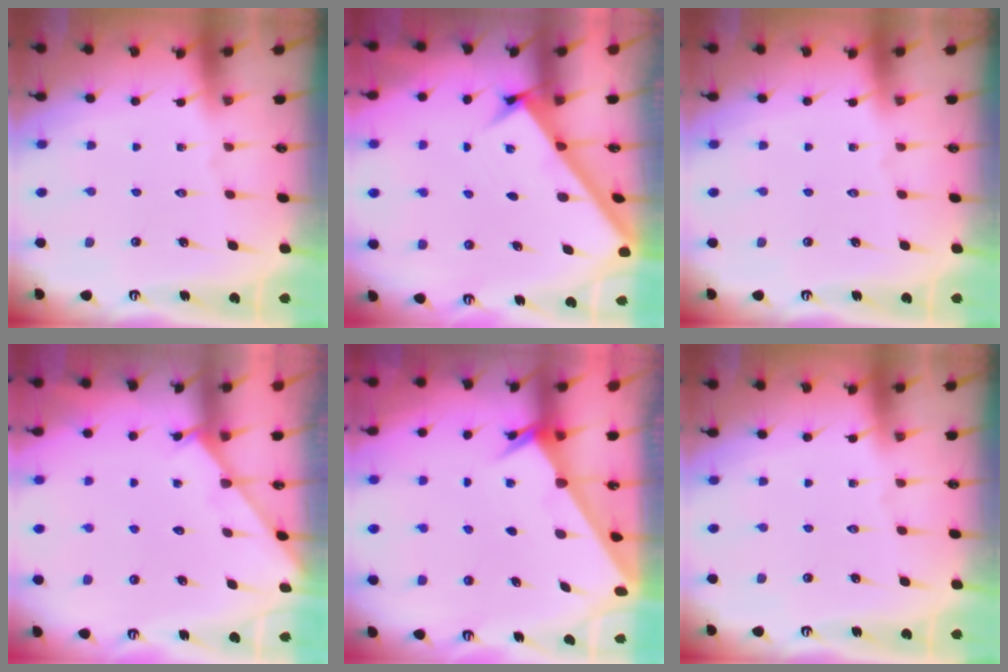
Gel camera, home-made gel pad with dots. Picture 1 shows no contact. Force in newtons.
{"total": 2.9, "press": 2.9, "slide": 0.4}
{"total": 0.0}
{"total": 1.3, "press": 1.3, "slide": 0.1}
{"total": 1.9, "press": 1.9, "slide": 0.2}
{"total": 0.0}